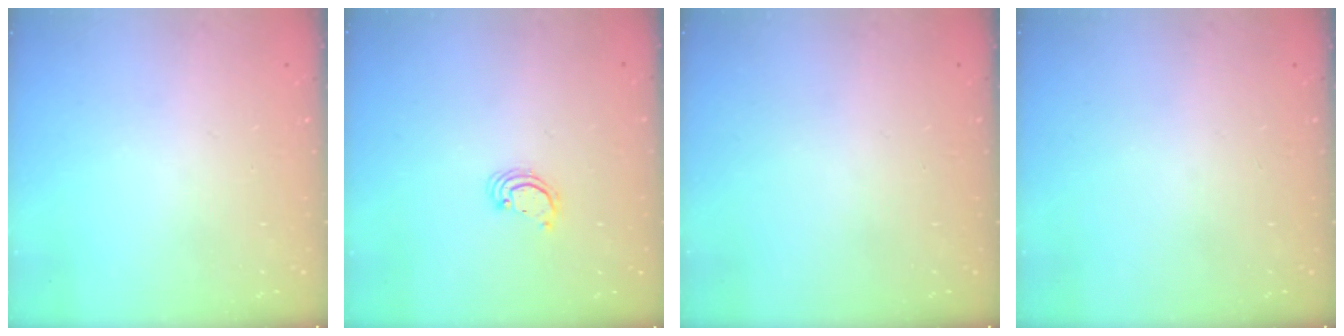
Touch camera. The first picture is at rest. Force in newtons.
{"total": 2.2, "press": 2.2, "slide": 0.2}
{"total": 0.0}
{"total": 0.0}